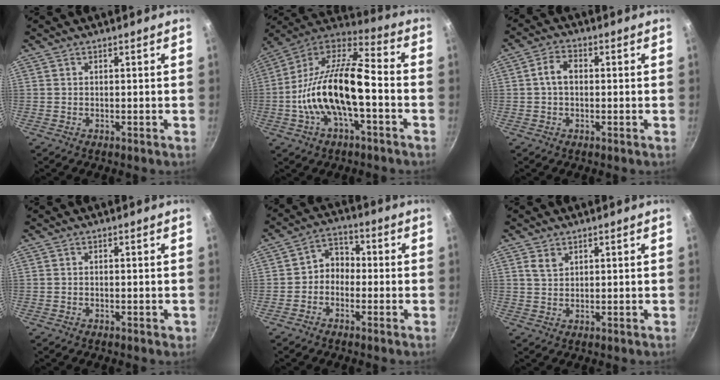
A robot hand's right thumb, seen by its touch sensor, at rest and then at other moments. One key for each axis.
{"total": 21.0, "fx": -4.2, "fy": 9.1, "fz": 18.5, "tx": -0.338, "ty": 0.044, "tz": -0.090}
{"total": 4.3, "fx": 0.1, "fy": 3.0, "fz": 3.2, "tx": -0.054, "ty": 0.015, "tz": -0.005}
{"total": 0.8, "fx": -0.4, "fy": 0.4, "fz": 0.5, "tx": -0.006, "ty": 0.002, "tz": -0.005}
{"total": 5.4, "fx": -1.3, "fy": 4.4, "fz": 2.9, "tx": -0.019, "ty": 0.028, "tz": -0.037}
{"total": 2.6, "fx": 1.4, "fy": 1.6, "fz": 1.4, "tx": -0.023, "ty": -0.003, "tz": 0.028}